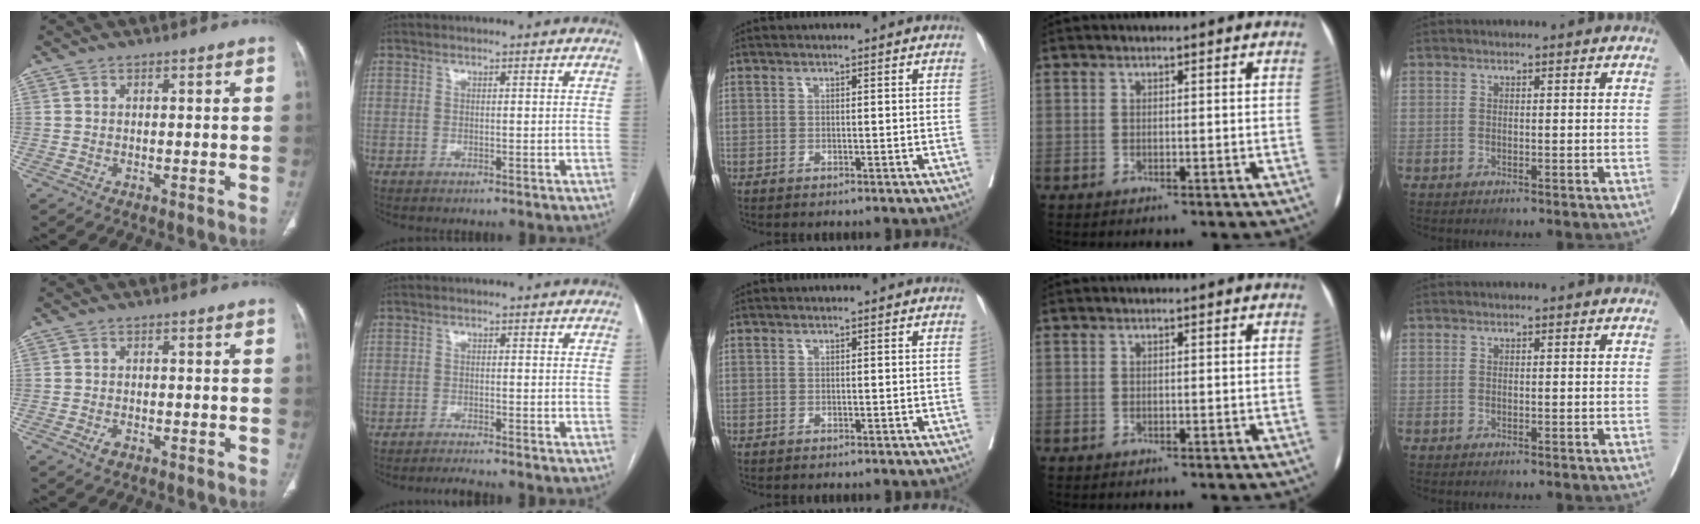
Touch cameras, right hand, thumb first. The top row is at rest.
{"thumb": {"total": 1.6, "force": [-0.9, 0.9, 0.9], "torque": [-0.022, 0.005, -0.016]}, "index": {"total": 1.8, "force": [-1.7, -0.6, 0.2], "torque": [-0.011, -0.011, -0.029]}}